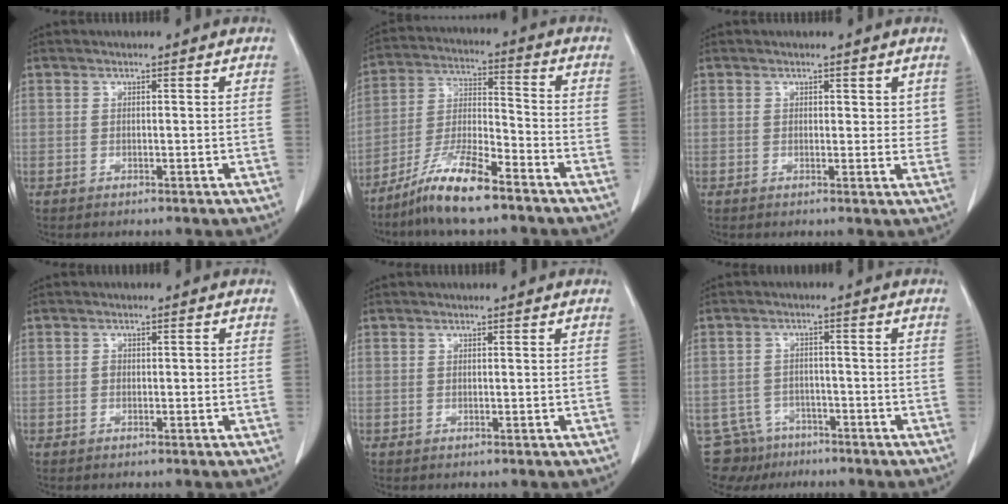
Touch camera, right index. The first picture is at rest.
{"total": 11.0, "force": [-8.1, 1.4, 7.3], "torque": [-0.146, -0.016, -0.156]}
{"total": 2.4, "force": [1.2, 1.6, 1.4], "torque": [0.000, -0.007, 0.013]}
{"total": 1.0, "force": [-0.2, 0.7, 0.7], "torque": [-0.008, 0.004, -0.003]}
{"total": 0.0}
{"total": 6.6, "force": [-5.0, 4.2, 0.1], "torque": [0.004, 0.015, -0.079]}